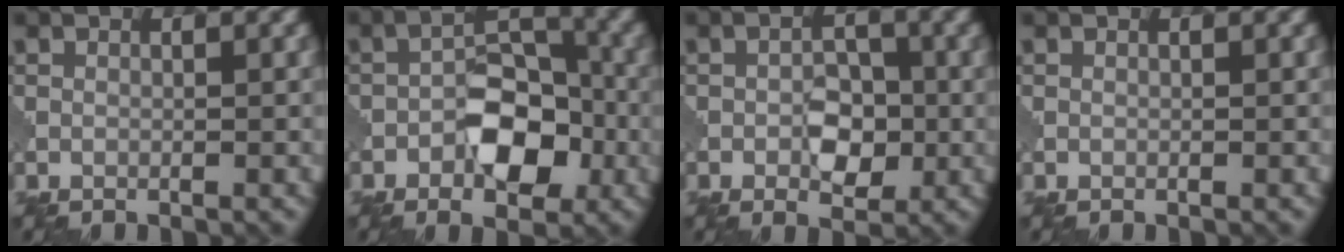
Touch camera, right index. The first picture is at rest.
{"total": 5.7, "force": [-1.7, 3.2, 4.4], "torque": [-0.059, 0.010, -0.023]}
{"total": 2.9, "force": [-0.3, 2.0, 2.1], "torque": [-0.030, 0.004, 0.002]}
{"total": 0.0}